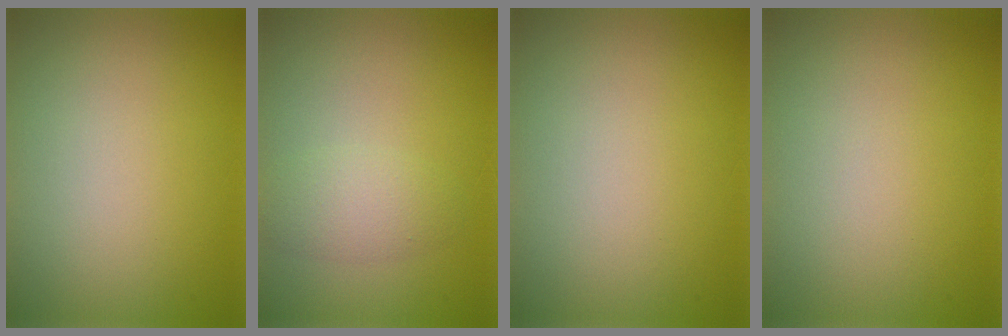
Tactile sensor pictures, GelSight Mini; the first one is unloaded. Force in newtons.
{"total": 2.5, "press": 2.5, "slide": 0.2}
{"total": 0.0}
{"total": 0.0}